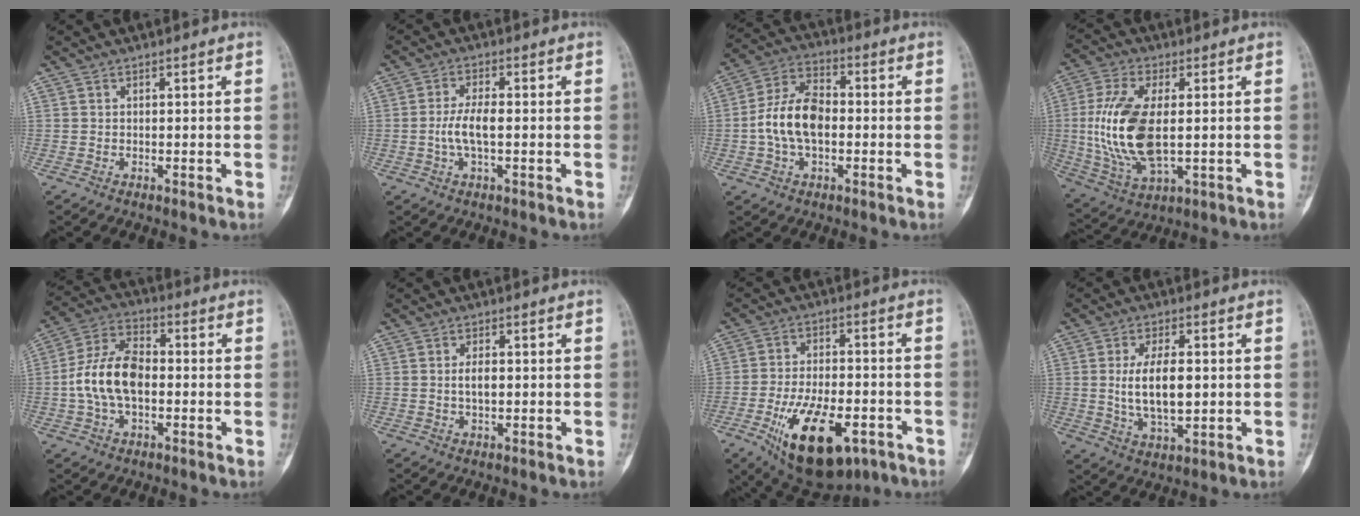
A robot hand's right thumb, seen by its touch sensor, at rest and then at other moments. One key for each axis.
{"total": 5.1, "fx": -0.6, "fy": 1.8, "fz": 4.7, "tx": -0.105, "ty": 0.008, "tz": -0.014}
{"total": 11.5, "fx": -1.0, "fy": 6.9, "fz": 9.1, "tx": -0.171, "ty": 0.030, "tz": -0.027}
{"total": 16.5, "fx": 0.3, "fy": 7.9, "fz": 14.5, "tx": -0.306, "ty": -0.010, "tz": 0.015}
{"total": 12.4, "fx": -1.0, "fy": 7.4, "fz": 9.9, "tx": -0.189, "ty": 0.032, "tz": -0.025}
{"total": 2.9, "fx": 0.2, "fy": 1.4, "fz": 2.5, "tx": -0.045, "ty": 0.000, "tz": 0.004}
{"total": 18.7, "fx": -8.3, "fy": 9.0, "fz": 14.2, "tx": -0.229, "ty": 0.018, "tz": -0.117}
{"total": 10.4, "fx": 0.5, "fy": 5.0, "fz": 9.1, "tx": -0.161, "ty": -0.008, "tz": 0.017}